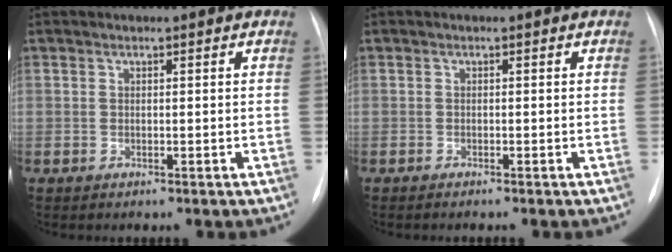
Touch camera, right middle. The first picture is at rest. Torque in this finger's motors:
{"motor_torque": [0.72, -0.86, 0.01, 0.02]}